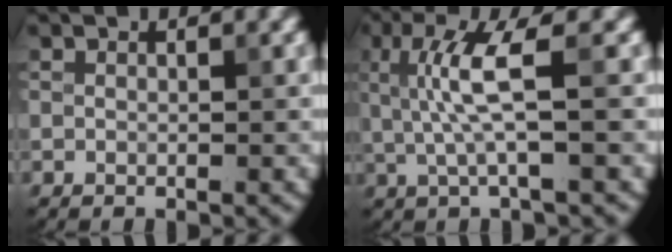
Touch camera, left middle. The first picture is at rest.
{"total": 4.5, "force": [0.6, 0.6, 4.4], "torque": [-0.095, 0.001, 0.016]}